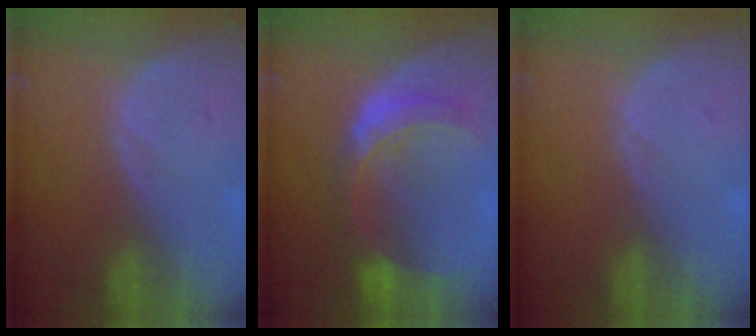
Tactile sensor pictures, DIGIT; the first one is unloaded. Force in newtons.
{"total": 8.1, "press": 7.2, "slide": 3.7}
{"total": 0.0}